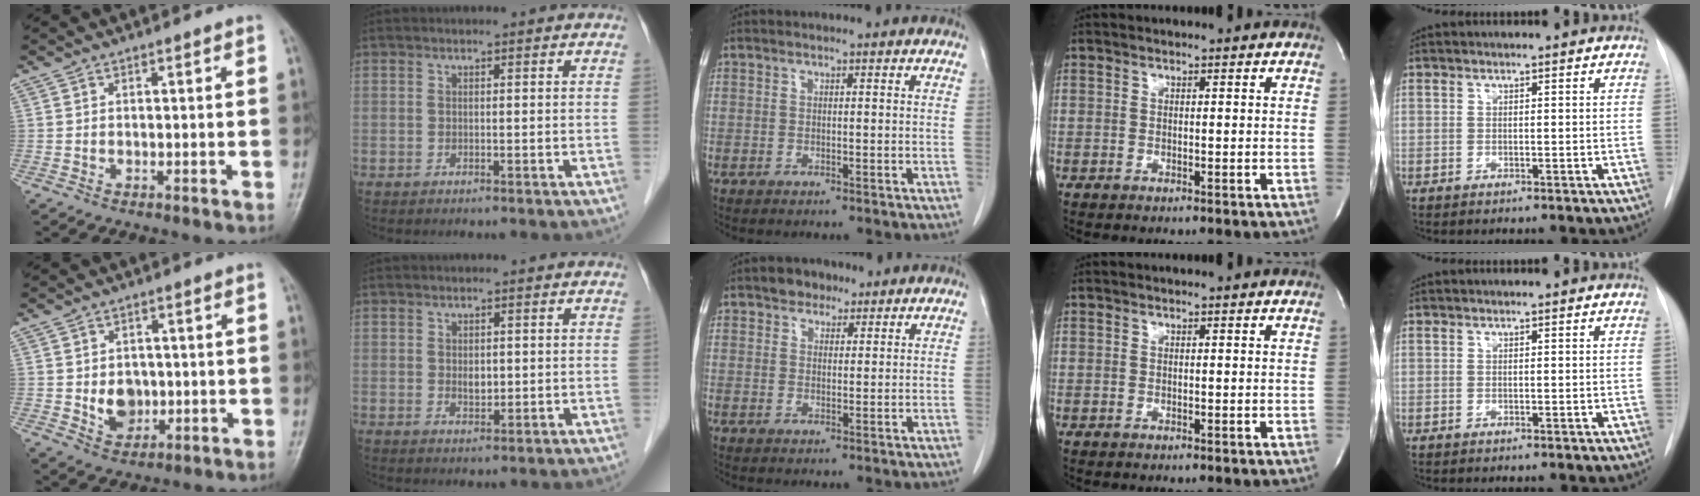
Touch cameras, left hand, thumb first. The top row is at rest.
{"thumb": {"total": 5.9, "force": [-0.4, 4.7, 3.5], "torque": [-0.030, -0.001, 0.002]}, "index": {"total": 1.7, "force": [0.3, 1.1, 1.3], "torque": [-0.022, -0.003, 0.007]}, "middle": {"total": 3.3, "force": [2.3, 2.2, 1.0], "torque": [-0.017, 0.007, 0.037]}}